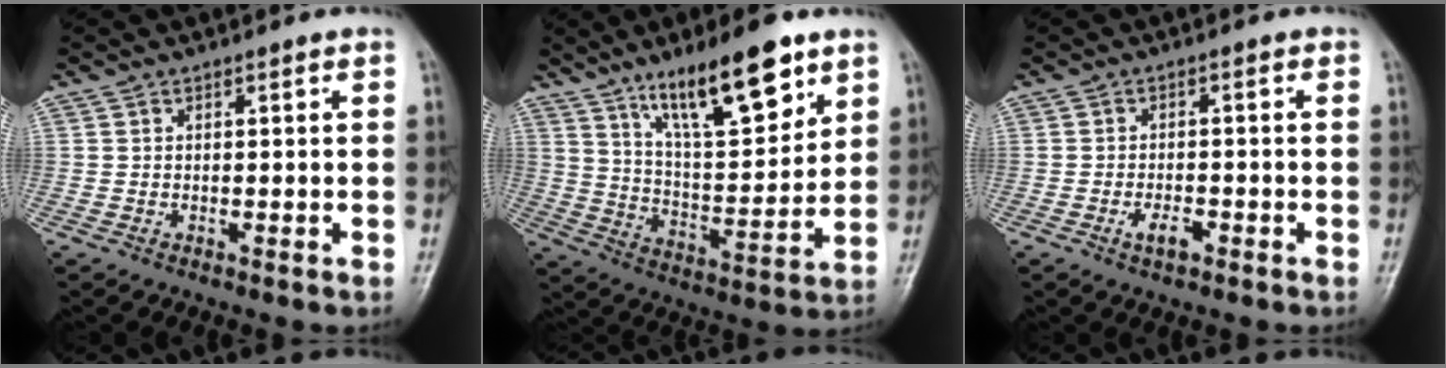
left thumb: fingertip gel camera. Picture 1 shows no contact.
{"total": 17.6, "force": [10.9, 5.4, 12.7], "torque": [-0.178, -0.055, 0.191]}
{"total": 3.0, "force": [-1.8, 1.3, 2.0], "torque": [-0.032, 0.007, -0.029]}